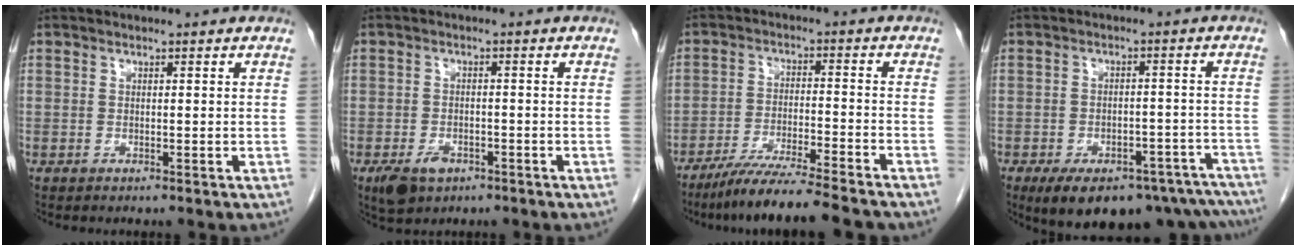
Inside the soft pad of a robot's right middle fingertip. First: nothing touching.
{"total": 4.5, "force": [-2.6, 2.6, 2.6], "torque": [-0.049, -0.003, -0.036]}
{"total": 11.9, "force": [-10.2, -0.3, 6.0], "torque": [-0.092, -0.025, -0.168]}
{"total": 19.6, "force": [-15.3, 8.5, 8.9], "torque": [-0.095, 0.016, -0.181]}